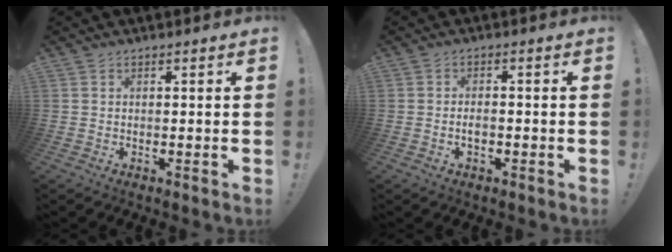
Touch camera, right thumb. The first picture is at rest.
{"total": 2.2, "force": [-0.8, 1.2, 1.6], "torque": [-0.019, 0.002, -0.015]}